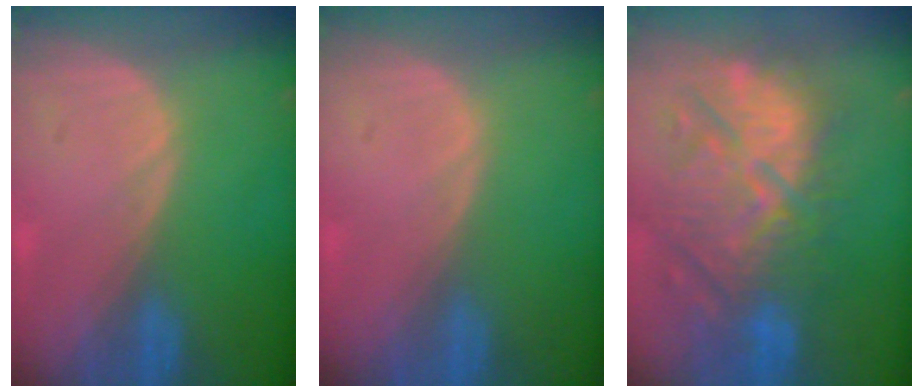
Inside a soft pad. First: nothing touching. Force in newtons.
{"total": 0.0}
{"total": 12.1, "press": 11.6, "slide": 3.2}